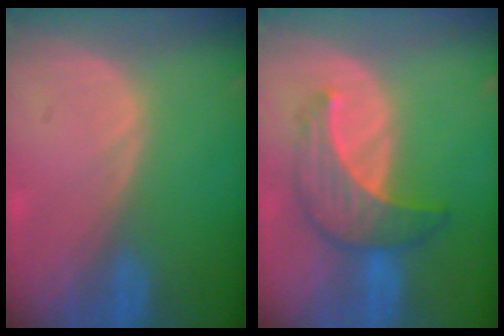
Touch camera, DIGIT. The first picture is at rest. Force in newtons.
{"total": 6.9, "press": 6.8, "slide": 1.0}